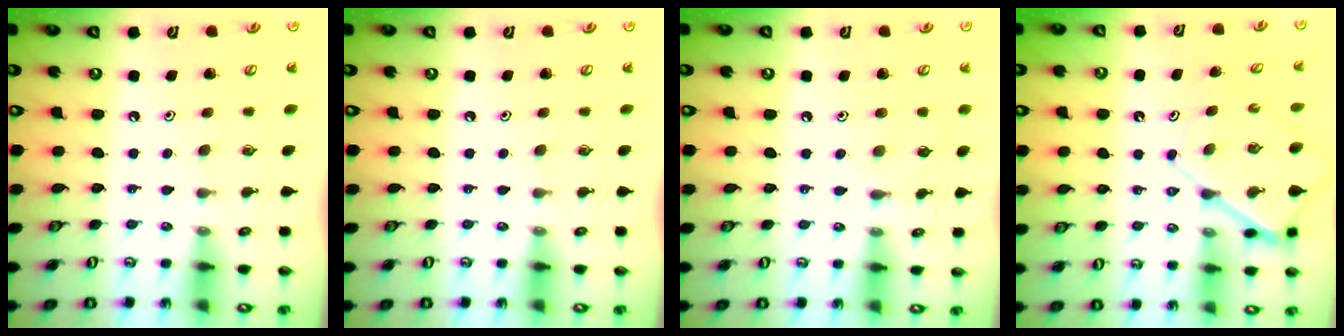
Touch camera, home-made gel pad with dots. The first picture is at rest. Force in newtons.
{"total": 0.0}
{"total": 4.4, "press": 4.4, "slide": 0.6}
{"total": 9.9, "press": 9.8, "slide": 1.0}